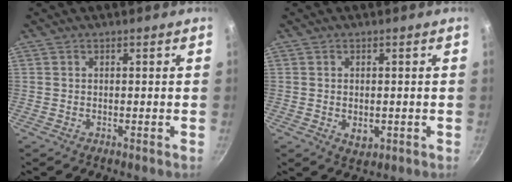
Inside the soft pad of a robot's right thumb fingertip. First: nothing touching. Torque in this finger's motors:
{"motor_torque": [-0.40, 0.22, -0.19, 0.10, -0.01]}